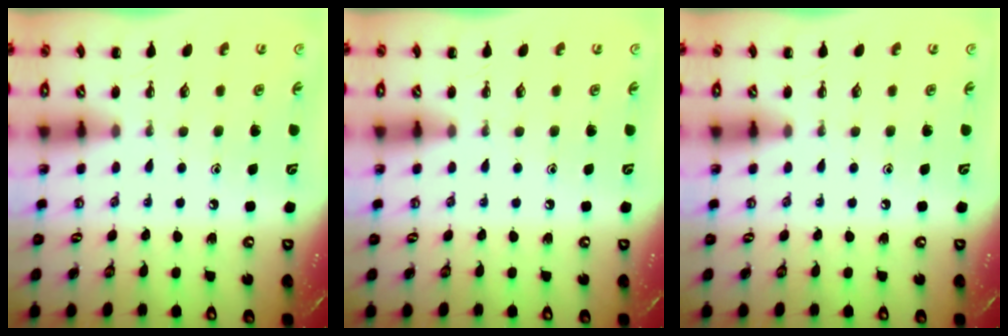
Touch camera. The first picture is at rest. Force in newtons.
{"total": 0.0}
{"total": 0.0}